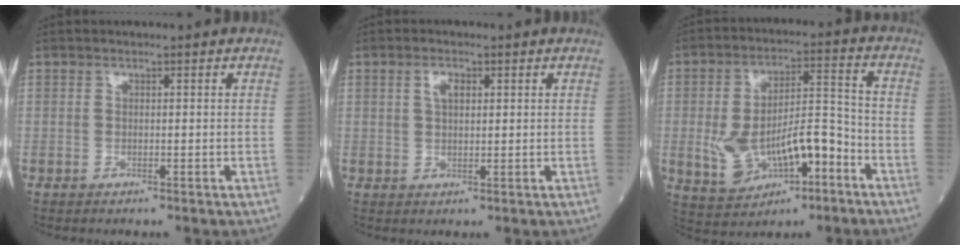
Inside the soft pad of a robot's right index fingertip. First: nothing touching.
{"total": 2.6, "force": [1.1, 1.2, 2.0], "torque": [-0.043, 0.002, 0.022]}
{"total": 13.4, "force": [-4.3, 5.7, 11.4], "torque": [-0.210, 0.021, -0.061]}